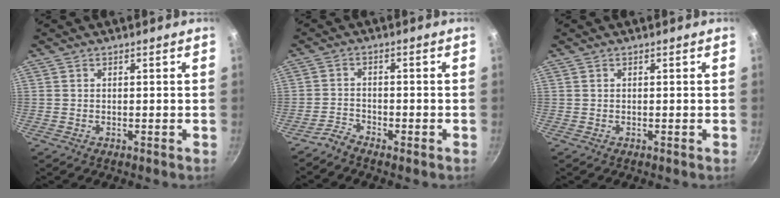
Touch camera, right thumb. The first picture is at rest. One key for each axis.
{"total": 2.6, "fx": -2.4, "fy": 0.6, "fz": 0.6, "tx": -0.017, "ty": 0.018, "tz": -0.054}
{"total": 0.0}